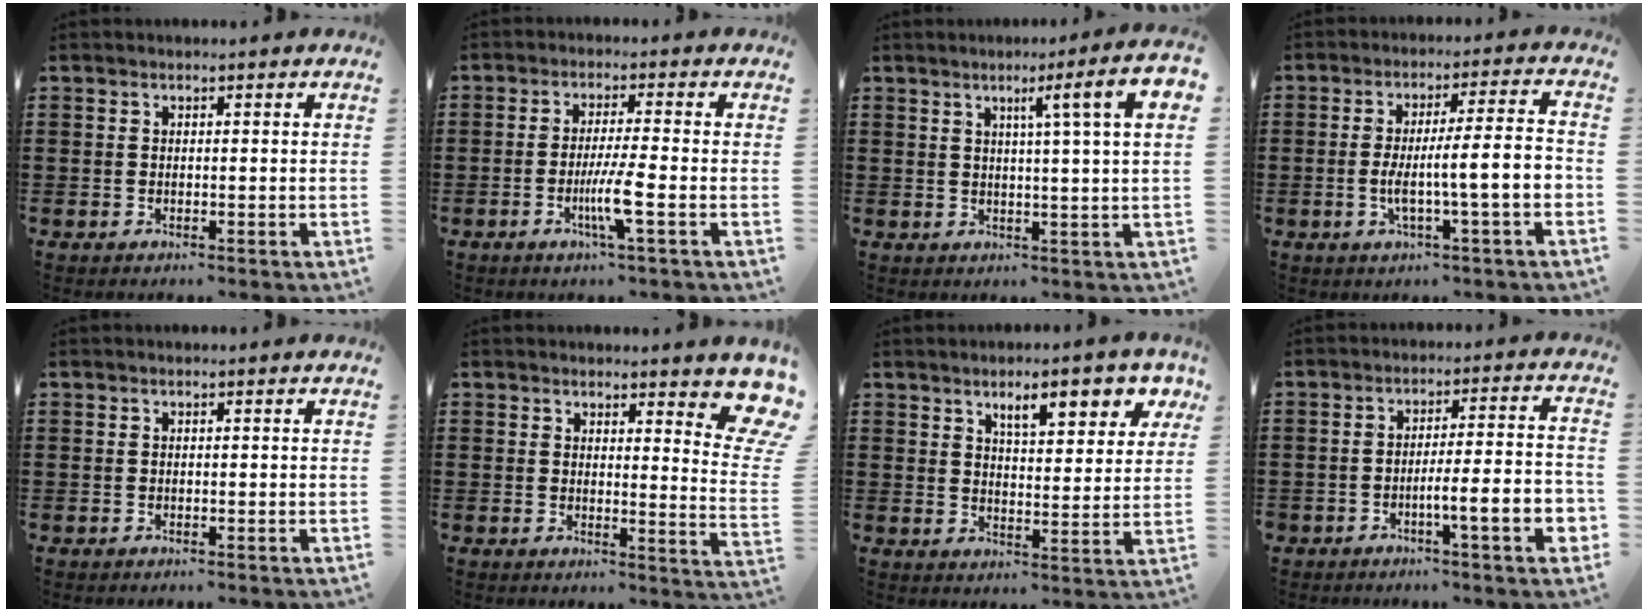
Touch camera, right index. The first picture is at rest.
{"total": 5.8, "force": [-2.0, -0.2, 5.5], "torque": [-0.106, -0.018, -0.039]}
{"total": 7.1, "force": [2.2, -0.3, 6.7], "torque": [-0.116, -0.010, 0.027]}
{"total": 8.6, "force": [-1.8, 0.7, 8.4], "torque": [-0.151, -0.002, -0.038]}
{"total": 0.0}
{"total": 5.4, "force": [4.4, 1.1, 3.0], "torque": [-0.045, -0.020, 0.075]}
{"total": 7.2, "force": [4.8, 2.0, 5.0], "torque": [-0.079, -0.011, 0.075]}
{"total": 7.3, "force": [-3.2, 1.0, 6.5], "torque": [-0.096, -0.008, -0.058]}